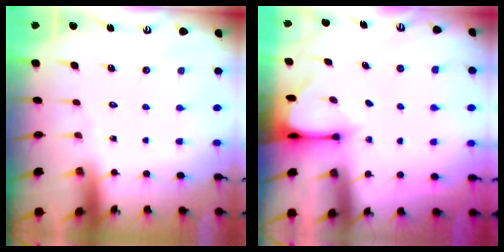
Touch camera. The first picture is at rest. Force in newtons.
{"total": 2.9, "press": 2.9, "slide": 0.3}